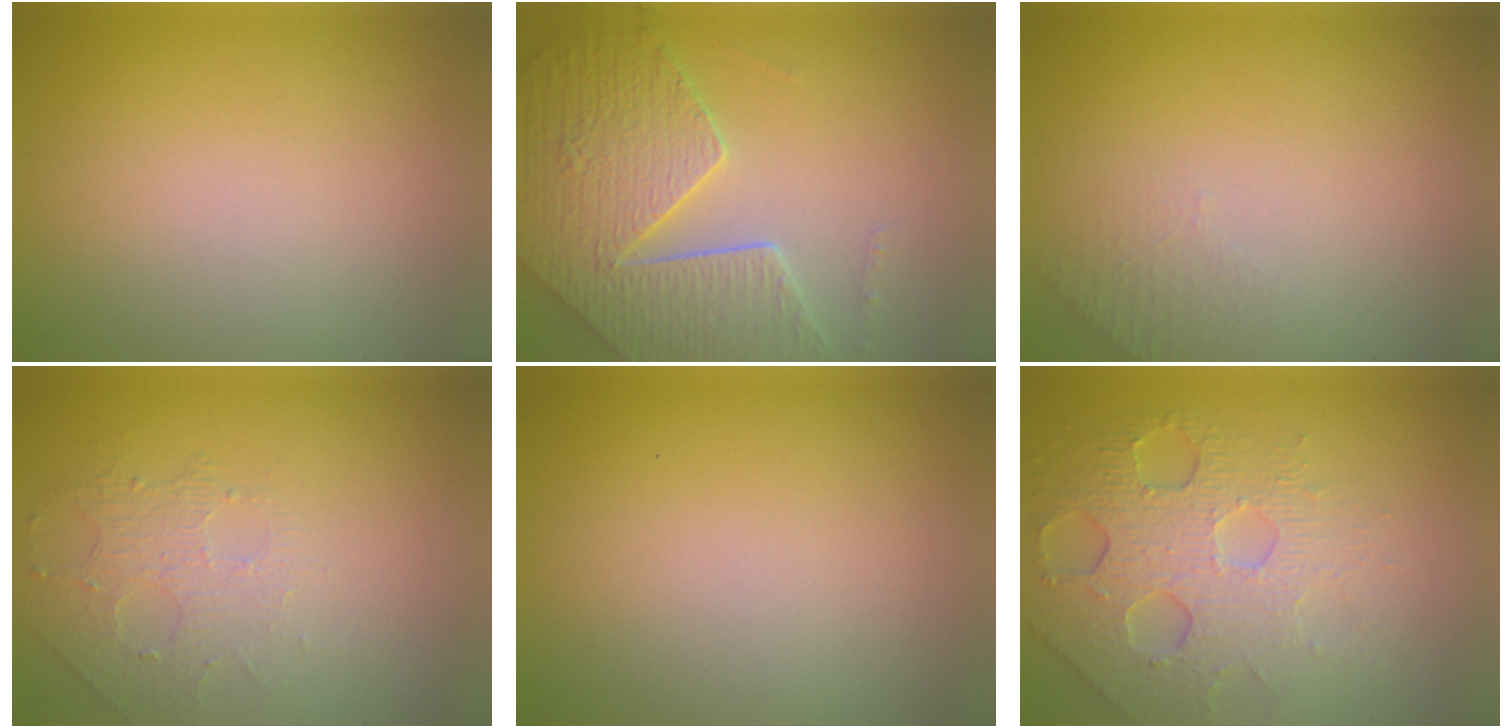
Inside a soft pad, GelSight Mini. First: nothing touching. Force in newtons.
{"total": 7.8, "press": 5.7, "slide": 5.3}
{"total": 1.3, "press": 1.2, "slide": 0.3}
{"total": 1.6, "press": 1.2, "slide": 1.0}
{"total": 0.0}
{"total": 6.6, "press": 4.7, "slide": 4.7}